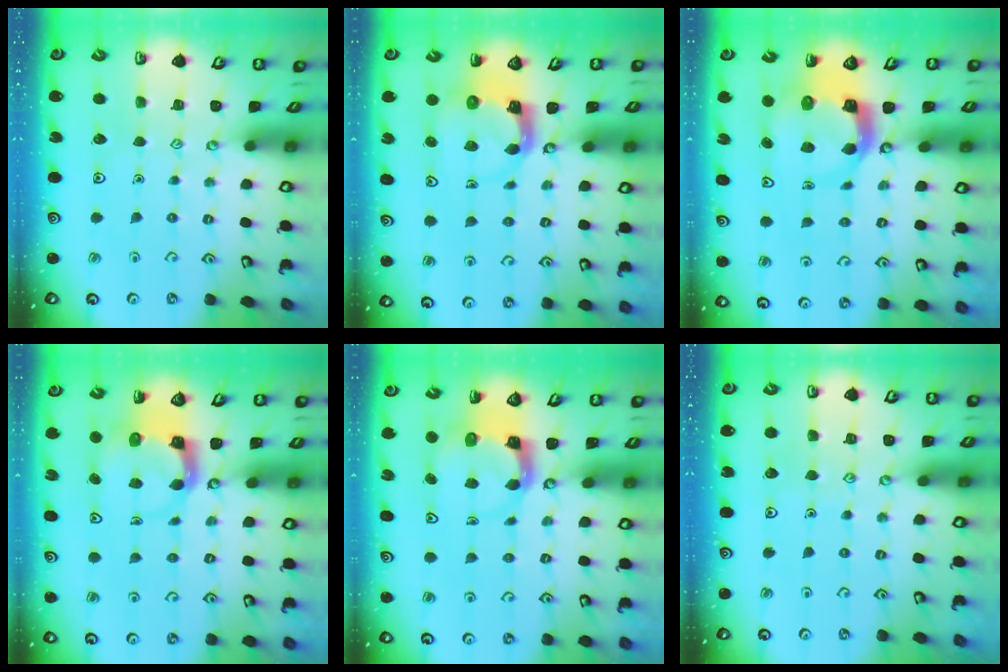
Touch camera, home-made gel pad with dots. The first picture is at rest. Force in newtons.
{"total": 3.9, "press": 3.8, "slide": 0.6}
{"total": 6.2, "press": 6.1, "slide": 0.8}
{"total": 3.7, "press": 3.6, "slide": 0.6}
{"total": 3.7, "press": 3.6, "slide": 0.6}
{"total": 3.7, "press": 3.7, "slide": 0.3}